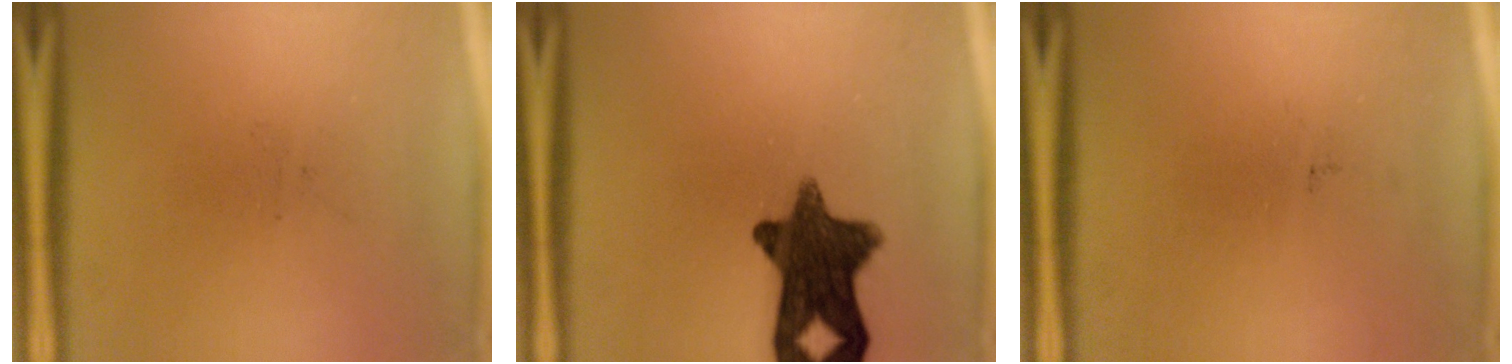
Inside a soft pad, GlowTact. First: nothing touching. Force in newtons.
{"total": 12.8}
{"total": 0.0}